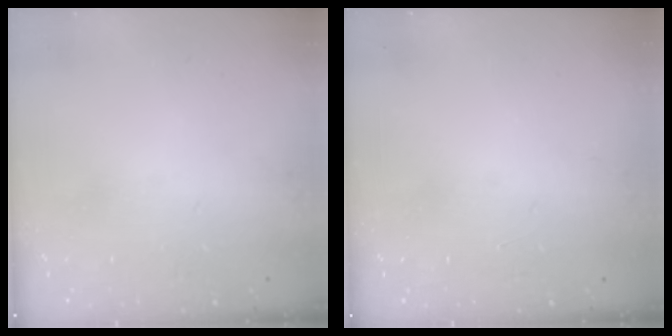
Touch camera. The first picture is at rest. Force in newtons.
{"total": 1.0, "press": 0.0, "slide": 1.0}